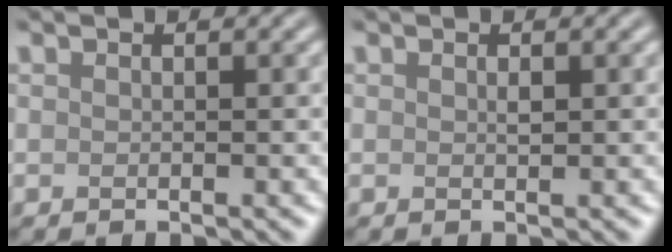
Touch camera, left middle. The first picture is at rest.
{"total": 0.5, "force": [0.2, 0.2, 0.5], "torque": [-0.009, 0.000, 0.002]}